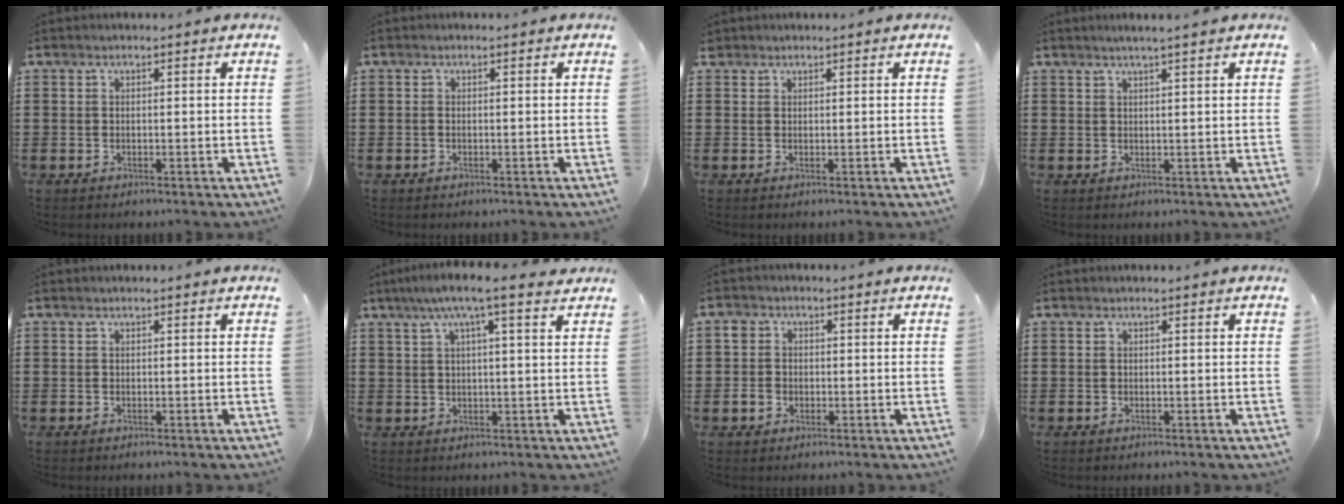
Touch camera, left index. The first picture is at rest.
{"total": 0.0}
{"total": 0.9, "force": [0.7, 0.5, 0.1], "torque": [-0.004, 0.003, 0.014]}
{"total": 1.7, "force": [1.4, -0.3, 0.9], "torque": [-0.018, 0.000, 0.026]}
{"total": 0.0}
{"total": 6.0, "force": [3.8, 0.5, 4.6], "torque": [-0.101, 0.000, 0.064]}
{"total": 2.9, "force": [-0.4, 2.6, 1.0], "torque": [-0.034, 0.005, -0.012]}
{"total": 0.0}